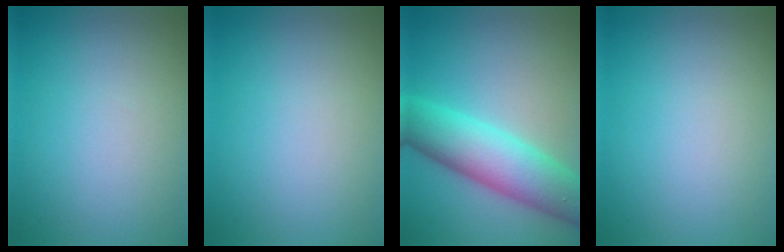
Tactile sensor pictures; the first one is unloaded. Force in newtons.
{"total": 0.0}
{"total": 6.8, "press": 6.8, "slide": 0.1}
{"total": 0.0}